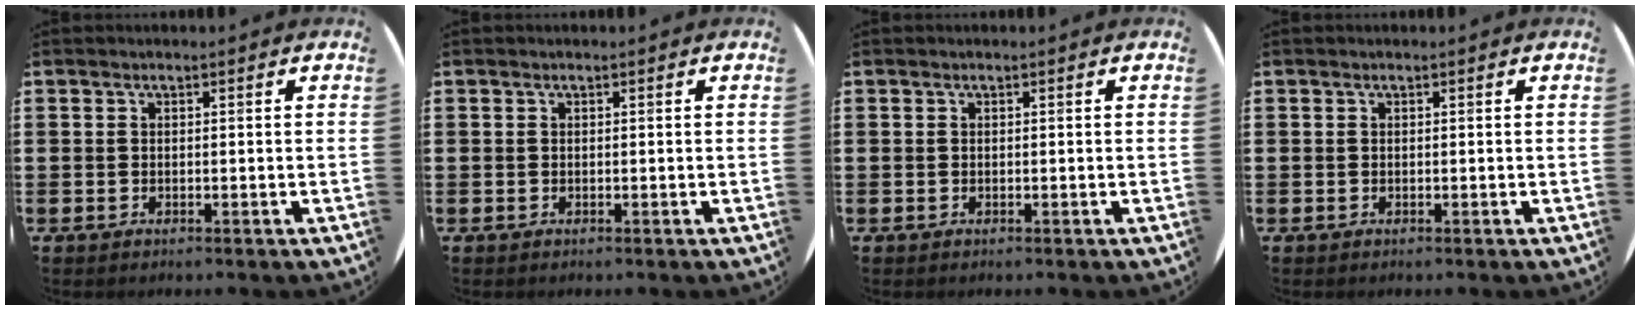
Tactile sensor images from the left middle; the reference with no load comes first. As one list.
[{"total": 0.0}, {"total": 0.0}, {"total": 0.0}]